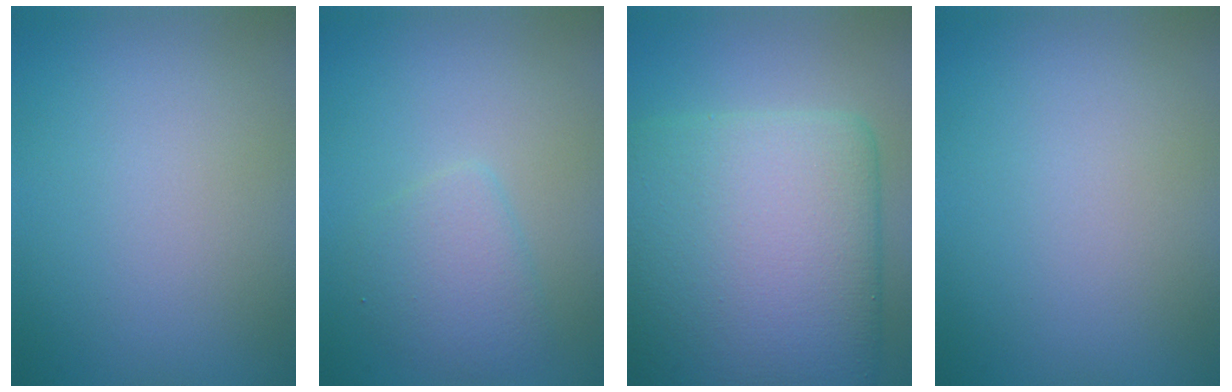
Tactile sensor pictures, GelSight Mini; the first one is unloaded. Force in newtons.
{"total": 2.7, "press": 2.7, "slide": 0.2}
{"total": 15.7, "press": 15.7, "slide": 0.3}
{"total": 0.0}